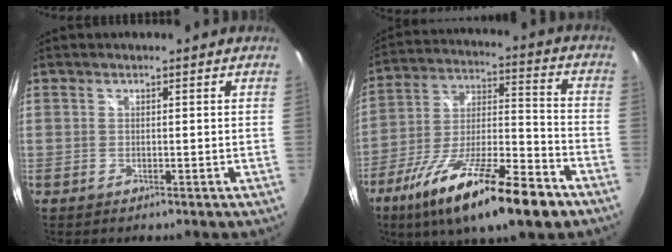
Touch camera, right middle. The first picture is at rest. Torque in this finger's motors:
{"motor_torque": [1.37, -0.77, 0.58, 0.21]}